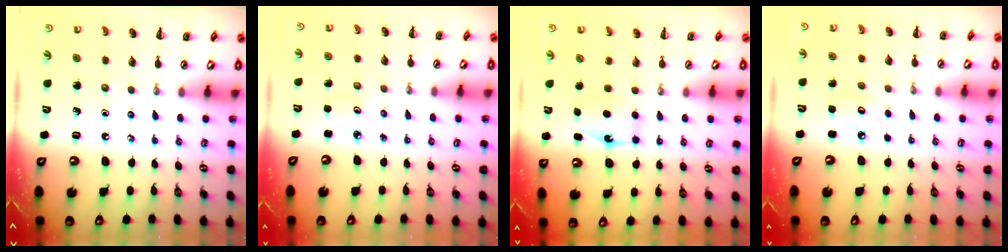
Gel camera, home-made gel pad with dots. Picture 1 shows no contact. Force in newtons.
{"total": 2.1, "press": 2.0, "slide": 0.6}
{"total": 6.1, "press": 5.8, "slide": 1.9}
{"total": 4.4, "press": 4.2, "slide": 1.1}